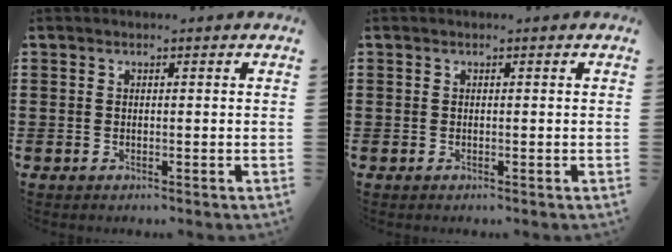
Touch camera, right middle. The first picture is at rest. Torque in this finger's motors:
{"motor_torque": [-0.24, 0.13, 0.00, -0.01]}